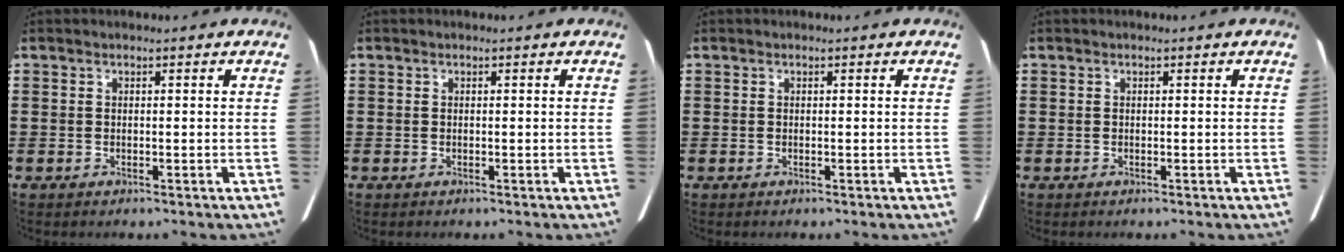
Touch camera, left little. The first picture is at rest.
{"total": 0.0}
{"total": 0.0}
{"total": 0.0}